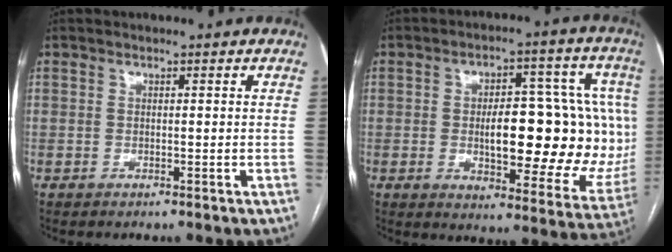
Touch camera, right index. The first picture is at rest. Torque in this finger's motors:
{"motor_torque": [1.55, -0.59, 1.05, 0.18]}